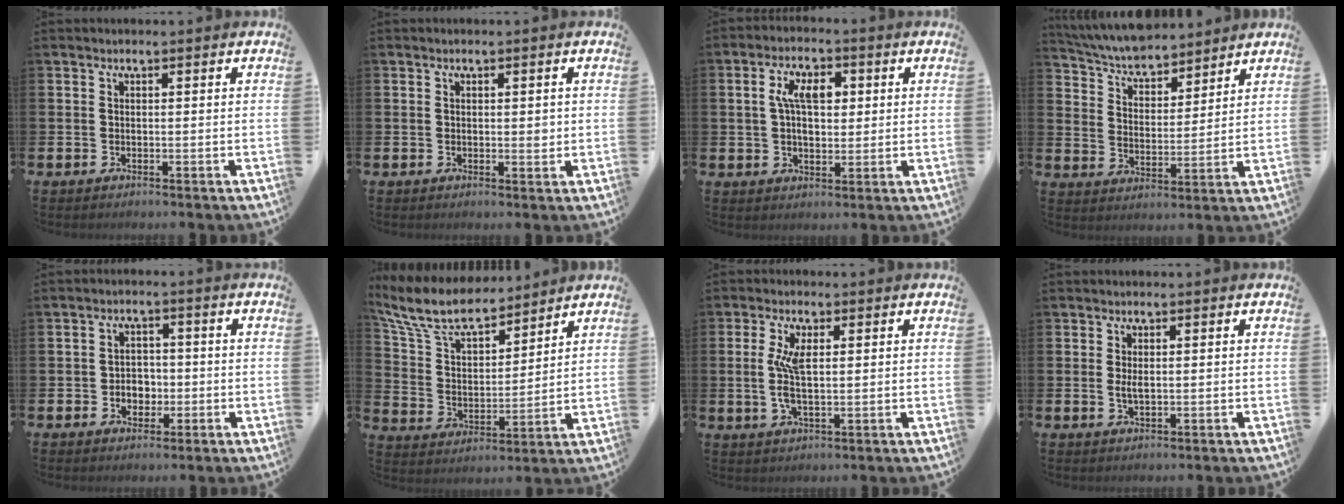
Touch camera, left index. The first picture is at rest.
{"total": 0.9, "force": [0.0, 0.6, 0.7], "torque": [-0.002, 0.000, -0.004]}
{"total": 5.4, "force": [1.5, 3.0, 4.2], "torque": [-0.071, 0.006, 0.019]}
{"total": 6.0, "force": [5.7, 1.3, 1.0], "torque": [-0.049, -0.040, 0.100]}
{"total": 2.8, "force": [-0.6, 2.4, 1.3], "torque": [-0.019, 0.001, -0.018]}
{"total": 9.2, "force": [8.1, 2.9, 3.1], "torque": [-0.102, -0.049, 0.147]}
{"total": 4.6, "force": [0.9, 1.7, 4.2], "torque": [-0.089, 0.002, 0.011]}
{"total": 1.5, "force": [0.3, 0.5, 1.3], "torque": [-0.020, 0.000, 0.004]}